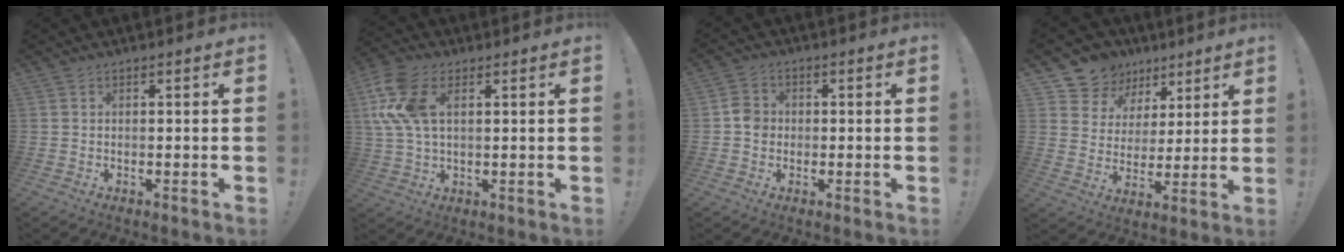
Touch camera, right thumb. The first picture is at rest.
{"total": 12.8, "force": [3.9, 7.6, 9.6], "torque": [-0.216, 0.003, 0.077]}
{"total": 5.0, "force": [-0.8, 4.4, 2.2], "torque": [-0.027, 0.014, -0.012]}
{"total": 11.1, "force": [6.8, 8.5, 1.9], "torque": [-0.034, -0.053, 0.140]}